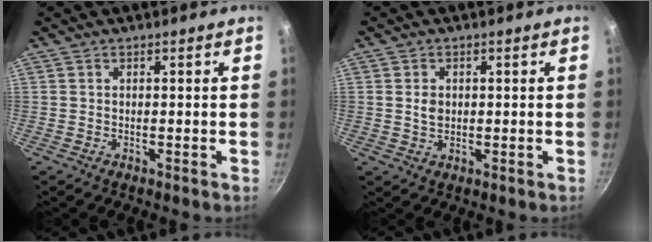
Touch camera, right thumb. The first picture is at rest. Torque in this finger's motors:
{"motor_torque": [-0.08, 0.08, -0.16, 0.06, 0.00]}